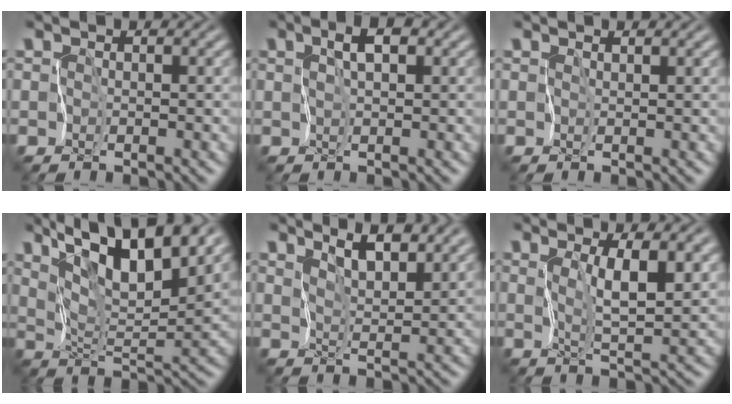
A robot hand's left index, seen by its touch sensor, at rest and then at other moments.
{"total": 2.6, "force": [1.1, 0.9, 2.2], "torque": [-0.036, 0.007, 0.018]}
{"total": 1.0, "force": [0.8, 0.1, 0.6], "torque": [-0.005, 0.002, 0.019]}
{"total": 9.2, "force": [6.1, 2.6, 6.3], "torque": [-0.108, 0.012, 0.106]}
{"total": 4.7, "force": [3.7, 1.1, 2.7], "torque": [-0.041, 0.003, 0.063]}
{"total": 4.3, "force": [1.9, 0.8, 3.8], "torque": [-0.071, -0.005, 0.040]}